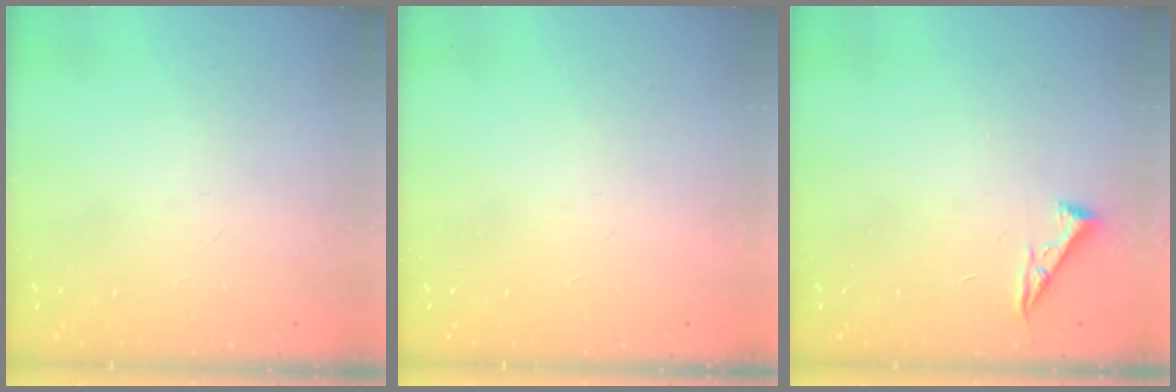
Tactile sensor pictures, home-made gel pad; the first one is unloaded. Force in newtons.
{"total": 1.5, "press": 1.5, "slide": 0.1}
{"total": 4.3, "press": 4.3, "slide": 0.6}